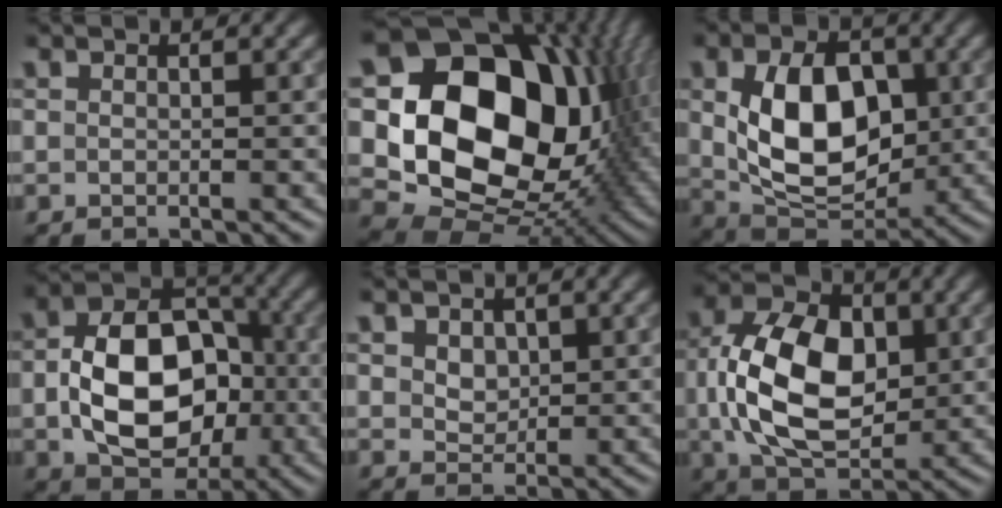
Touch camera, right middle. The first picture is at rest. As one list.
[{"total": 20.0, "force": [3.0, 15.2, 12.6], "torque": [-0.247, -0.008, 0.080]}, {"total": 9.8, "force": [0.6, 6.4, 7.4], "torque": [-0.143, -0.009, 0.016]}, {"total": 10.6, "force": [-1.4, 7.4, 7.5], "torque": [-0.131, 0.003, -0.018]}, {"total": 2.2, "force": [1.0, 1.6, 1.2], "torque": [-0.023, 0.000, 0.019]}, {"total": 11.1, "force": [0.3, 7.3, 8.3], "torque": [-0.165, 0.003, 0.003]}]